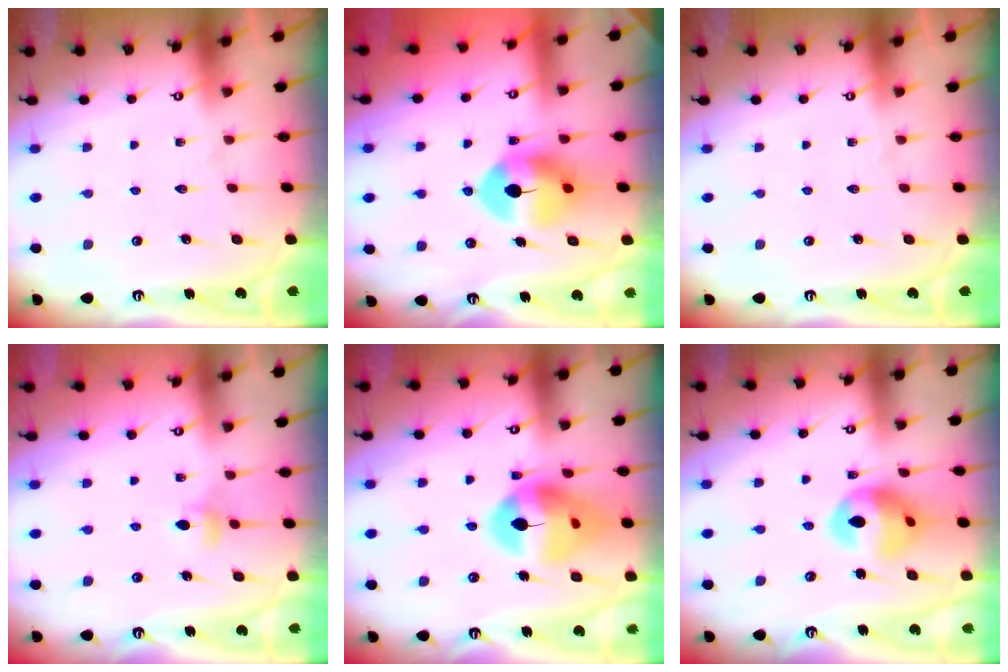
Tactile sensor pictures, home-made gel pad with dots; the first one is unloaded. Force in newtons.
{"total": 9.8, "press": 9.8, "slide": 1.0}
{"total": 0.0}
{"total": 3.4, "press": 3.3, "slide": 0.8}
{"total": 16.5, "press": 16.4, "slide": 1.9}
{"total": 13.3, "press": 13.2, "slide": 1.5}